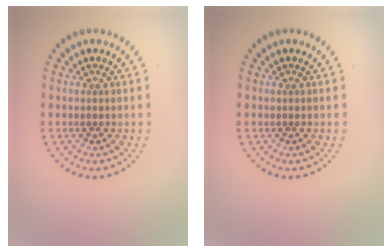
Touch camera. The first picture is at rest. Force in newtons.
{"total": 0.0}